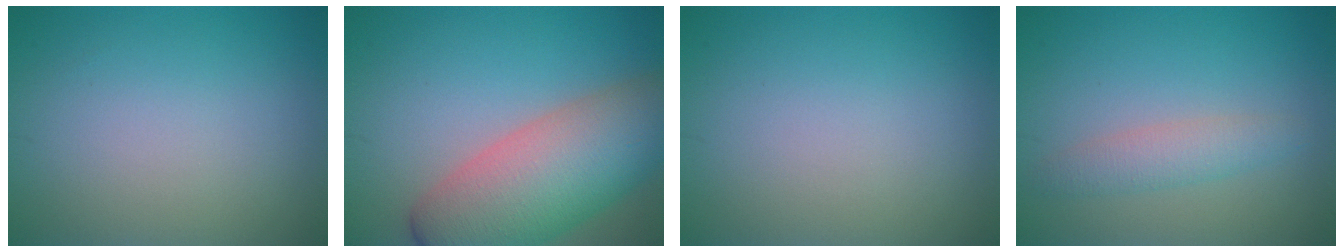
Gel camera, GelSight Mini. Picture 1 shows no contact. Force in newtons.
{"total": 10.3, "press": 10.2, "slide": 0.9}
{"total": 0.0}
{"total": 2.4, "press": 2.4, "slide": 0.0}